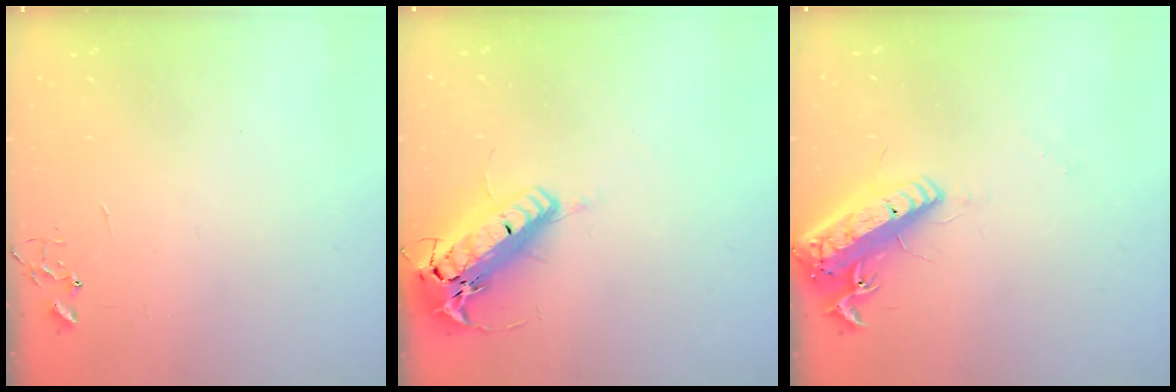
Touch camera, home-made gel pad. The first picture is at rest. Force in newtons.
{"total": 22.0, "press": 21.5, "slide": 4.5}
{"total": 17.2, "press": 16.8, "slide": 3.6}